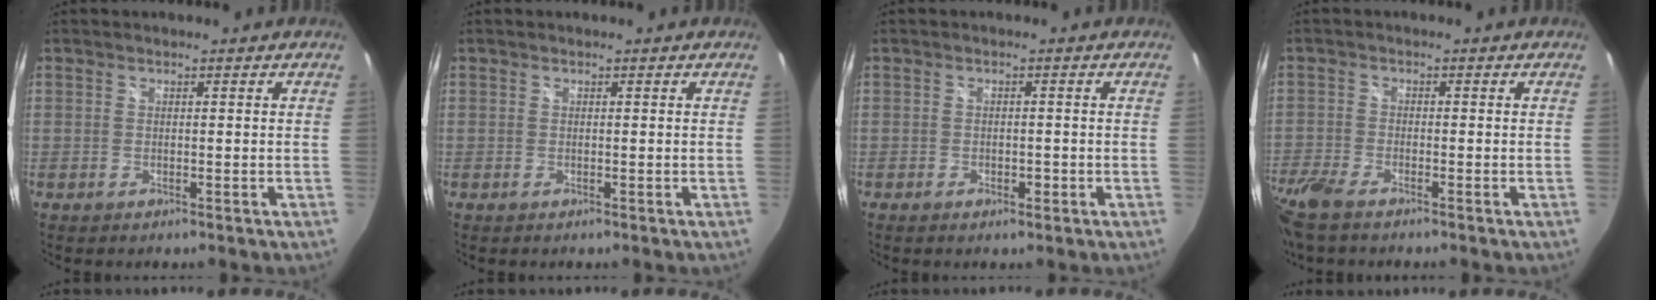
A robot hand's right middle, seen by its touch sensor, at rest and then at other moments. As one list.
[{"total": 0.0}, {"total": 1.9, "force": [-1.0, 1.2, 1.1], "torque": [-0.018, -0.003, -0.013]}, {"total": 8.9, "force": [-6.7, 2.7, 5.1], "torque": [-0.138, -0.034, -0.131]}]